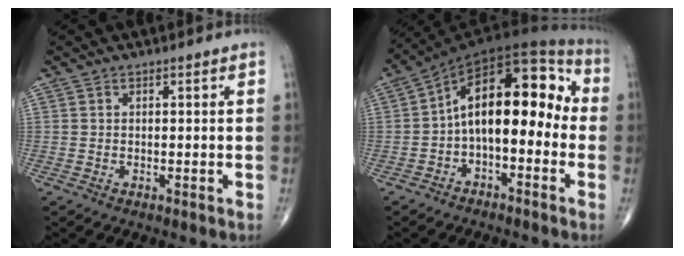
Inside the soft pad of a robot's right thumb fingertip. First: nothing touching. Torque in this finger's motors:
{"motor_torque": [0.20, 1.05, 1.46, 0.59, 0.21]}